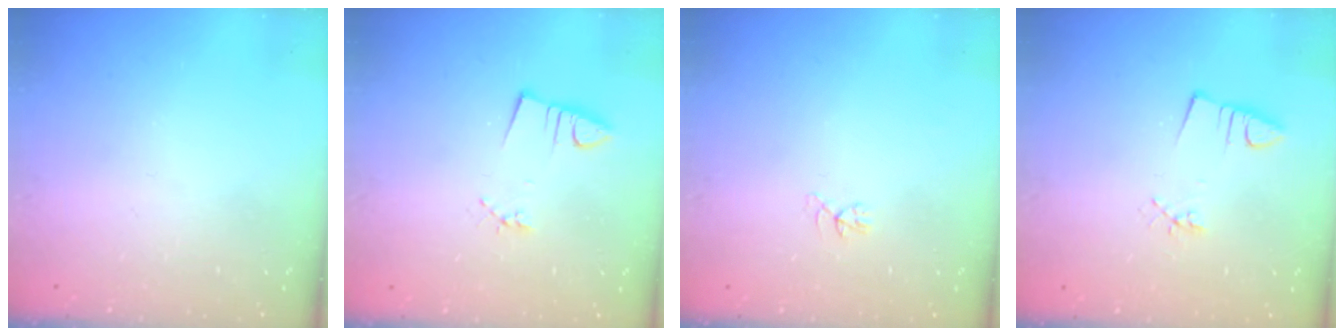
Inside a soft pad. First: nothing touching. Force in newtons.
{"total": 2.9, "press": 1.5, "slide": 2.5}
{"total": 4.0, "press": 4.0, "slide": 0.3}
{"total": 2.6, "press": 0.9, "slide": 2.4}